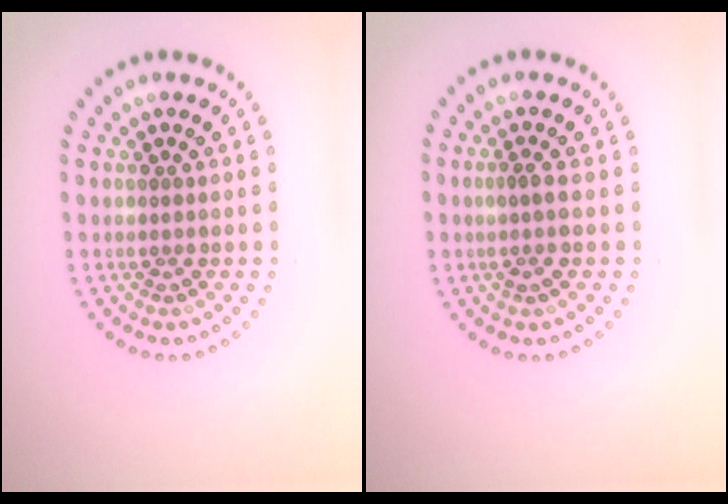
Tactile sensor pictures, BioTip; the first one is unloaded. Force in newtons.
{"total": 1.3, "press": 1.1, "slide": 0.7}